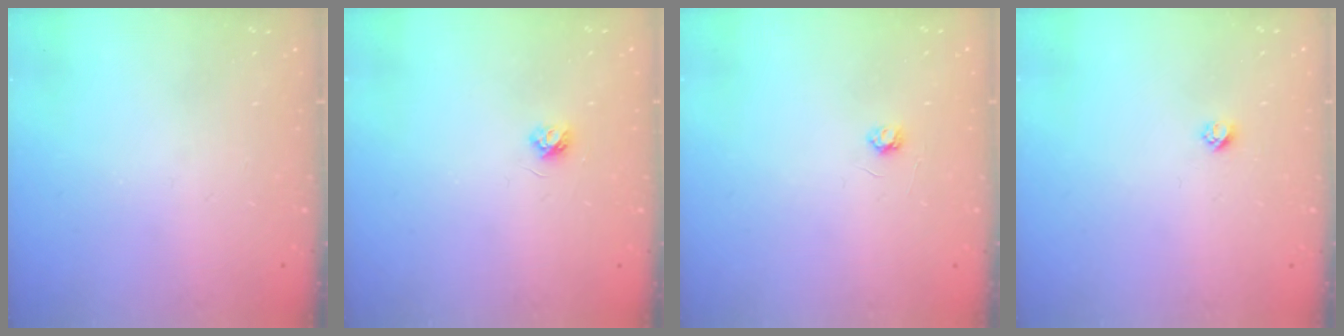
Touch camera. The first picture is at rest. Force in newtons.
{"total": 3.7, "press": 3.7, "slide": 0.4}
{"total": 2.6, "press": 2.6, "slide": 0.3}
{"total": 2.4, "press": 2.4, "slide": 0.2}